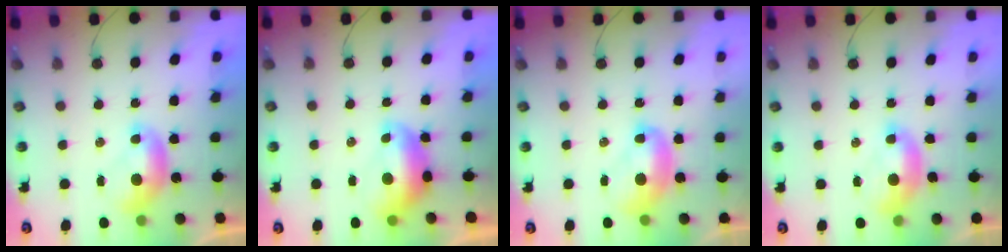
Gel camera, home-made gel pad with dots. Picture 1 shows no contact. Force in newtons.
{"total": 2.0, "press": 1.9, "slide": 0.7}
{"total": 2.4, "press": 2.4, "slide": 0.3}
{"total": 1.8, "press": 1.6, "slide": 0.6}